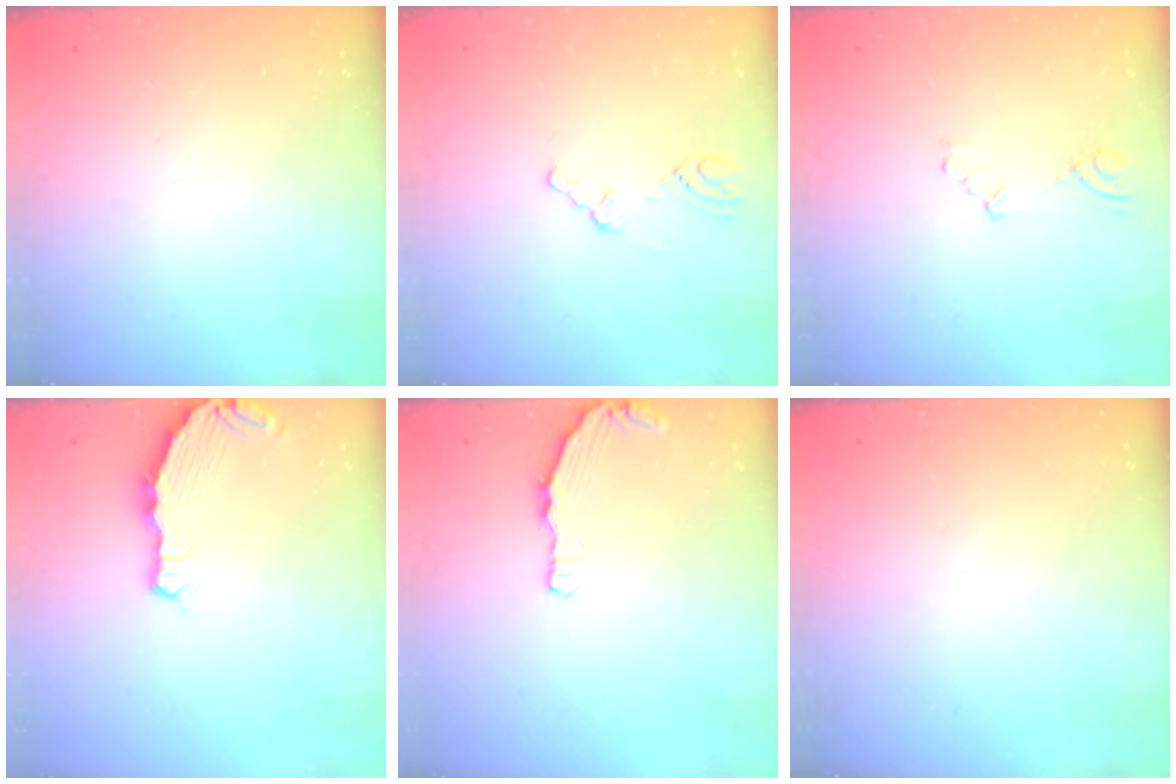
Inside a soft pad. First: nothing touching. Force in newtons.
{"total": 1.3, "press": 1.3, "slide": 0.2}
{"total": 5.1, "press": 4.4, "slide": 2.7}
{"total": 7.0, "press": 5.4, "slide": 4.5}
{"total": 6.3, "press": 4.7, "slide": 4.2}
{"total": 0.0}